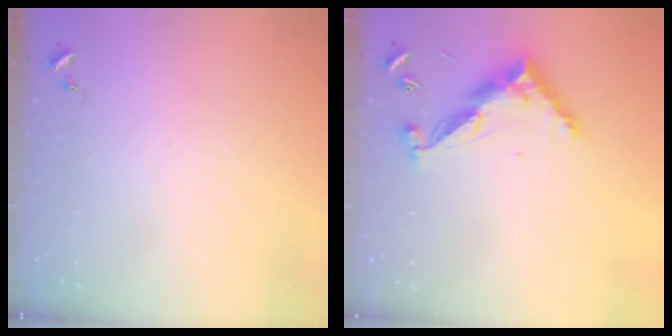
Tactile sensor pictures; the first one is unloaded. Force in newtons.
{"total": 12.4, "press": 12.4, "slide": 0.2}